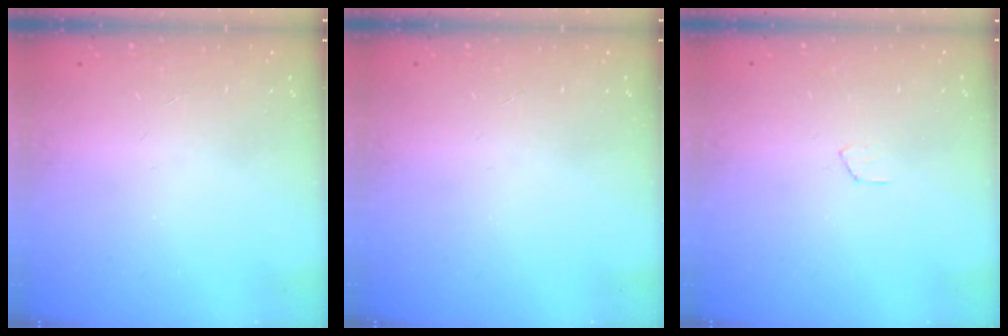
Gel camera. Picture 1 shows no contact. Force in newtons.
{"total": 0.0}
{"total": 3.3, "press": 3.3, "slide": 0.3}